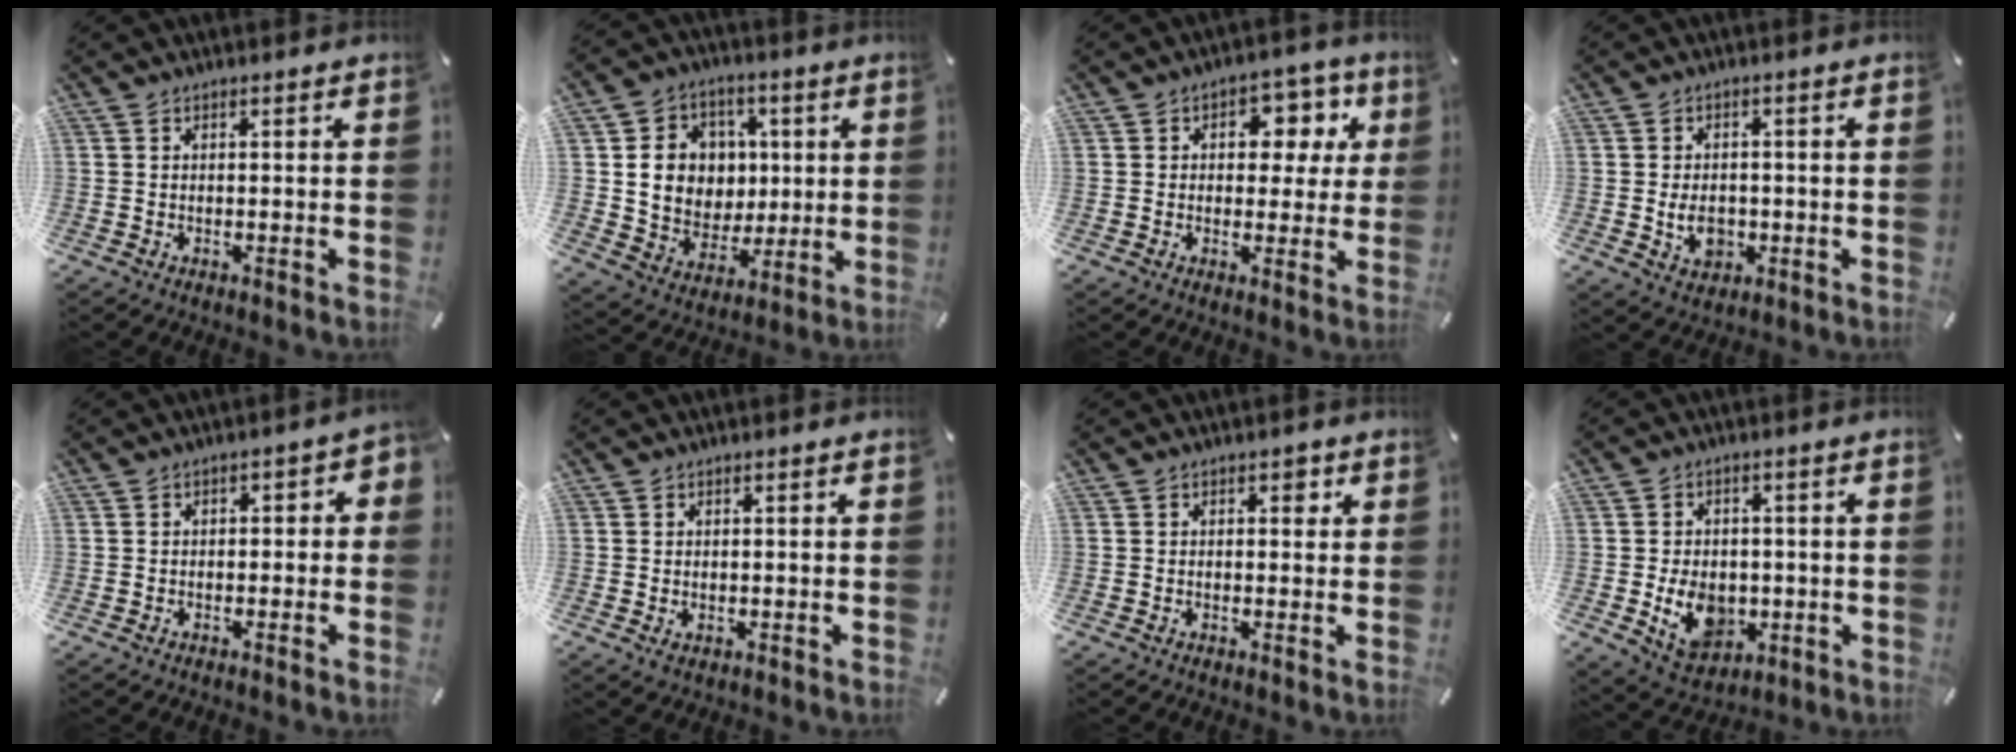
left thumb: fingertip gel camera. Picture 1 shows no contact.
{"total": 12.5, "force": [2.2, 11.4, 4.6], "torque": [-0.067, -0.002, 0.054]}
{"total": 8.8, "force": [2.5, 6.6, 5.2], "torque": [-0.051, -0.014, 0.036]}
{"total": 6.0, "force": [-1.2, 4.6, 3.6], "torque": [-0.077, -0.001, -0.024]}
{"total": 2.6, "force": [-1.6, 1.5, 1.3], "torque": [-0.022, 0.014, -0.033]}
{"total": 0.7, "force": [-0.1, 0.6, 0.3], "torque": [-0.007, 0.002, -0.001]}
{"total": 1.8, "force": [0.3, 1.4, 1.1], "torque": [-0.006, 0.002, -0.002]}
{"total": 10.9, "force": [-2.4, 8.4, 6.6], "torque": [-0.115, 0.004, -0.042]}